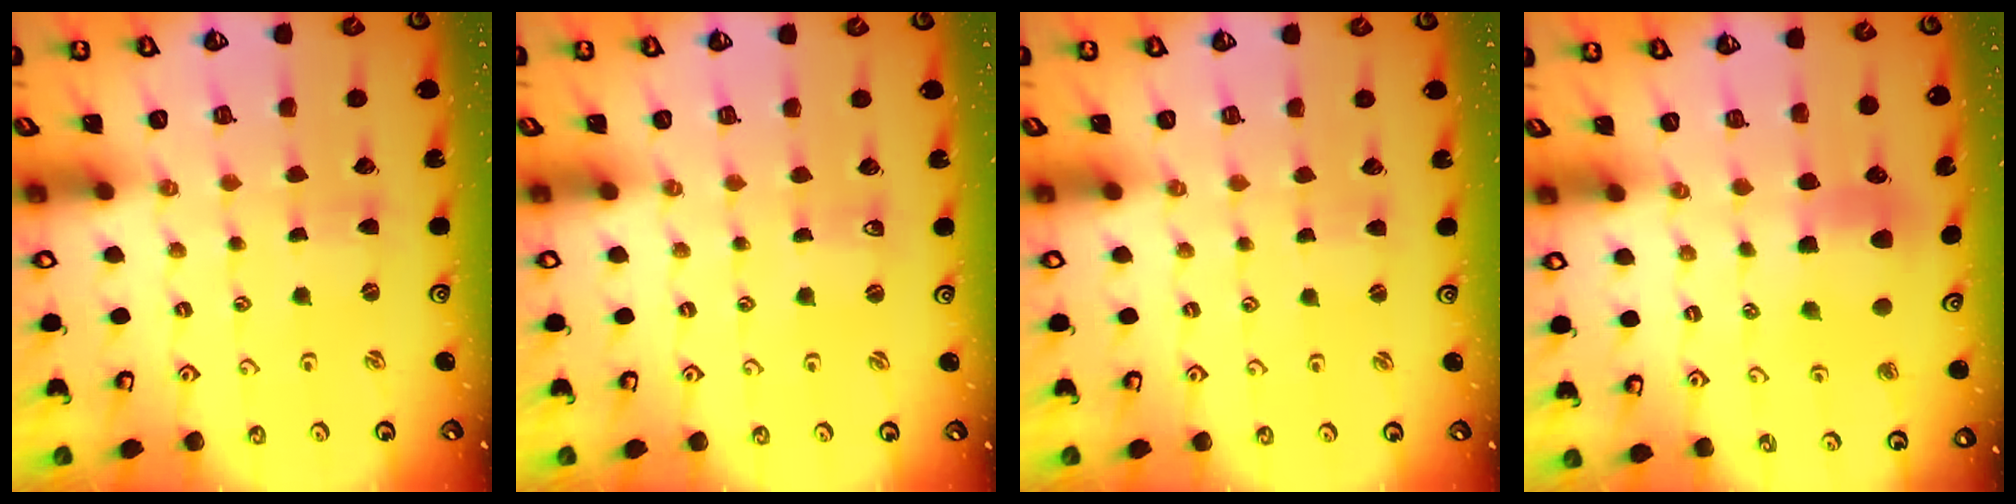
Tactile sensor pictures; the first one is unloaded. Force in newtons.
{"total": 1.5, "press": 1.5, "slide": 0.1}
{"total": 1.4, "press": 1.4, "slide": 0.3}
{"total": 6.7, "press": 6.7, "slide": 0.6}